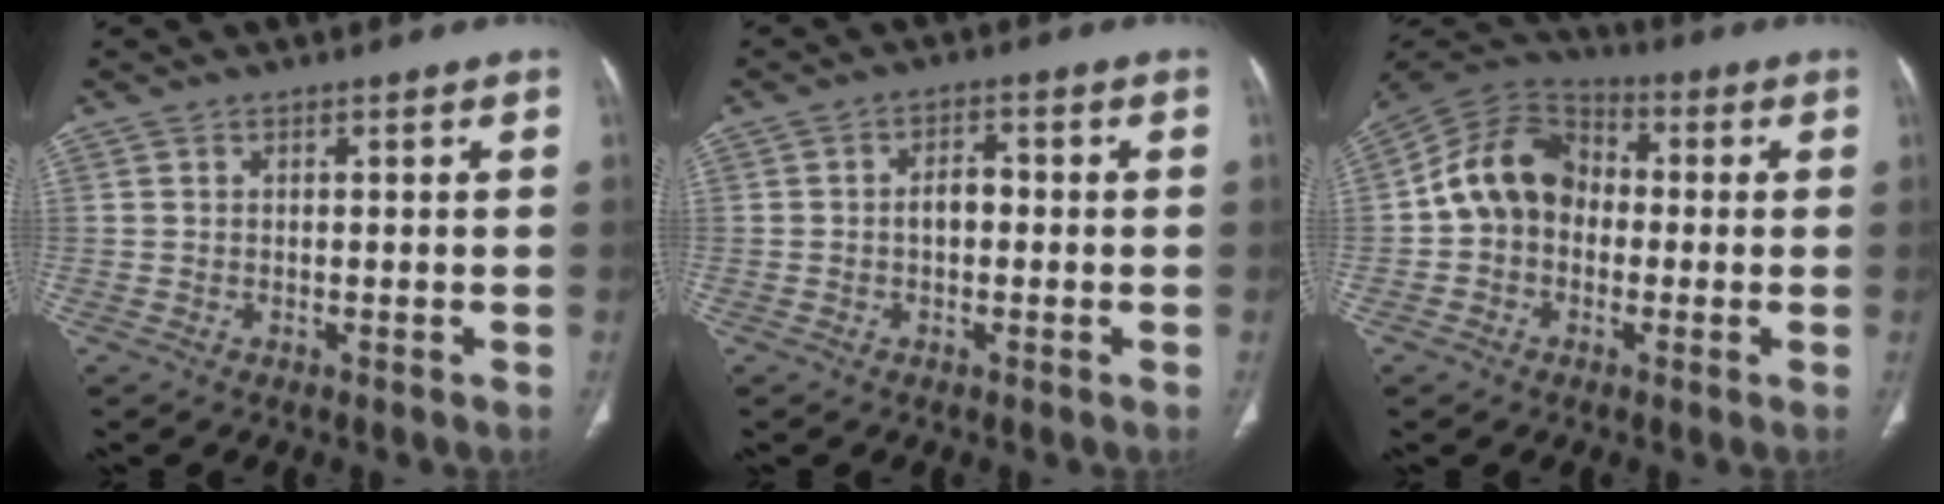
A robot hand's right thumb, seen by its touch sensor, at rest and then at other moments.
{"total": 1.8, "force": [-0.2, 1.2, 1.4], "torque": [-0.018, 0.007, -0.006]}
{"total": 12.5, "force": [-0.5, 10.1, 7.4], "torque": [-0.119, 0.038, -0.026]}